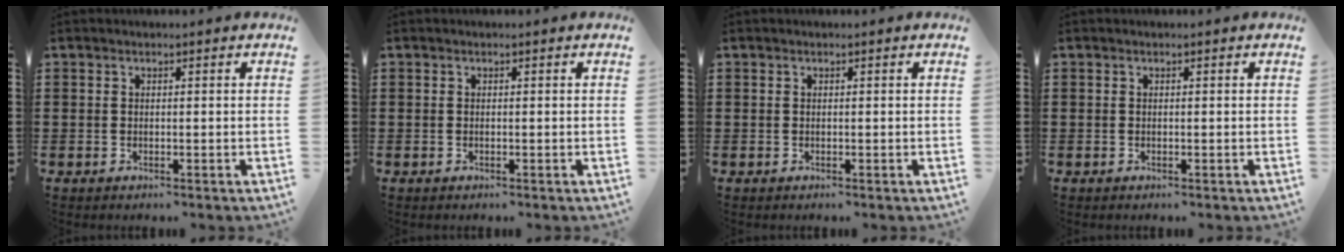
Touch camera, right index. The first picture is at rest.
{"total": 0.0}
{"total": 0.0}
{"total": 0.0}